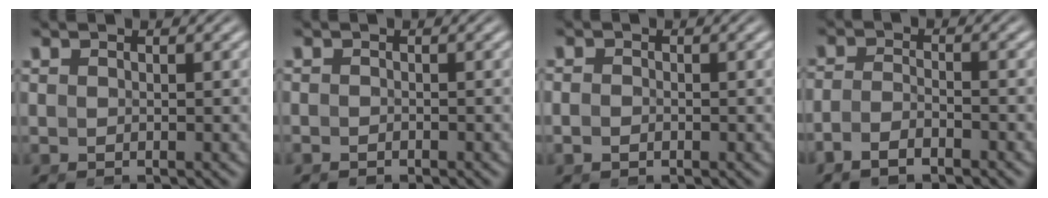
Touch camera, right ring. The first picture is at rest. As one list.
[{"total": 0.8, "force": [-0.8, 0.1, -0.1], "torque": [-0.005, -0.010, -0.009]}, {"total": 1.0, "force": [-0.7, 0.6, 0.5], "torque": [-0.017, -0.009, -0.010]}, {"total": 2.7, "force": [-2.1, 0.9, 1.4], "torque": [-0.035, -0.011, -0.034]}]